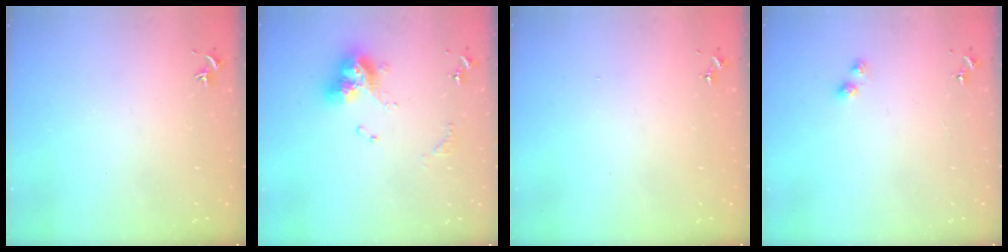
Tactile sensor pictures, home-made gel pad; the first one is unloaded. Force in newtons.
{"total": 13.2, "press": 13.2, "slide": 0.8}
{"total": 0.0}
{"total": 3.0, "press": 3.0, "slide": 0.4}